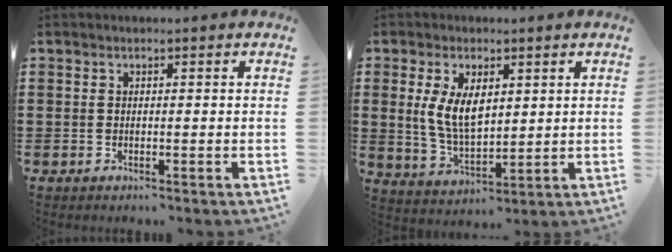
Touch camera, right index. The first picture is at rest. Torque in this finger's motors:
{"motor_torque": [1.04, -0.24, 0.53, 0.21]}